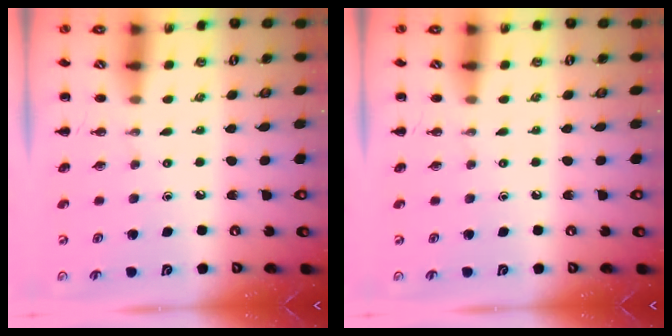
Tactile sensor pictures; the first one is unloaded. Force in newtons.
{"total": 0.0}